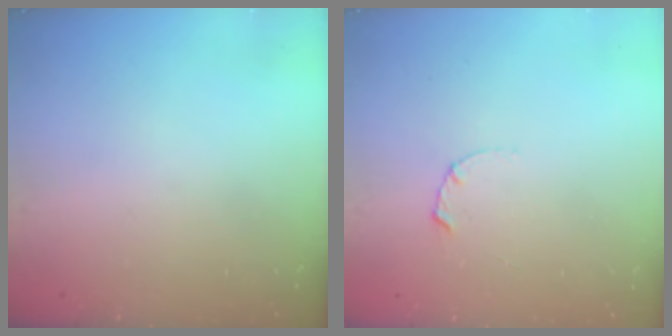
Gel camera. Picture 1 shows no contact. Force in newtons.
{"total": 1.7, "press": 1.6, "slide": 0.3}